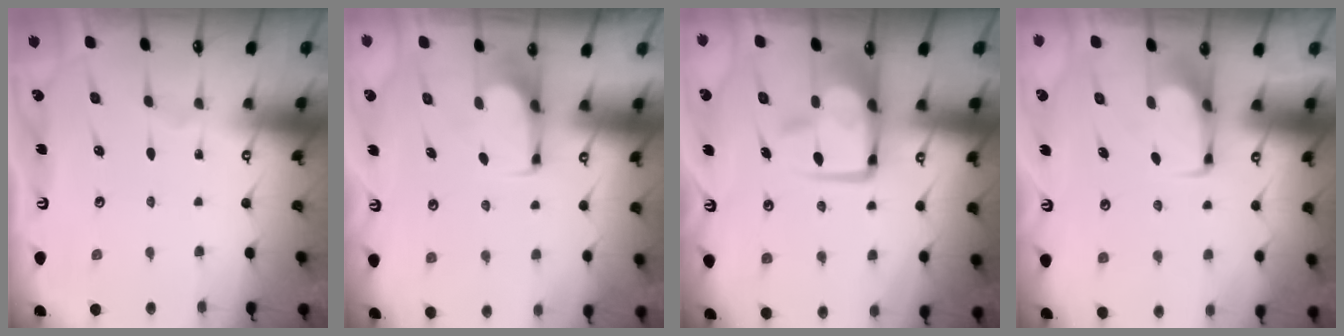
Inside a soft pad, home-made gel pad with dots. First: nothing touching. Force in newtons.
{"total": 0.0}
{"total": 11.4, "press": 11.2, "slide": 2.1}
{"total": 1.6, "press": 1.5, "slide": 0.5}